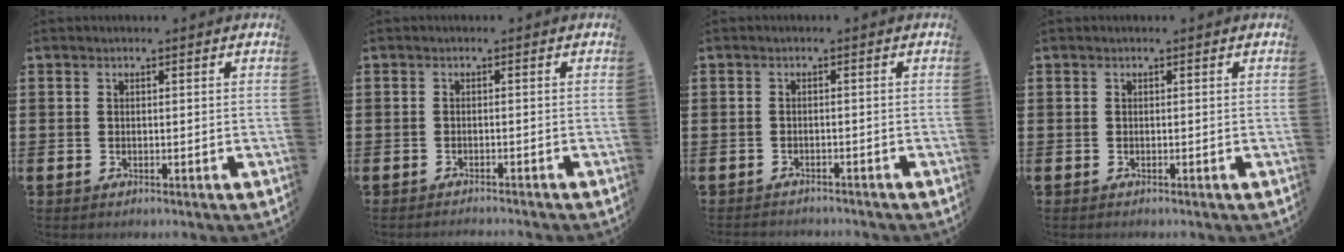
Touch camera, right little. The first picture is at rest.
{"total": 0.8, "force": [-0.8, -0.2, 0.0], "torque": [0.000, -0.001, -0.017]}
{"total": 1.0, "force": [-1.0, 0.0, -0.1], "torque": [-0.001, 0.002, -0.022]}
{"total": 0.0}